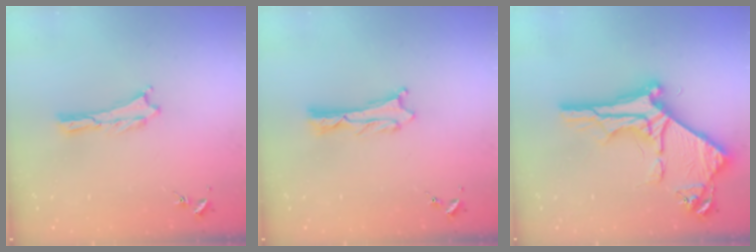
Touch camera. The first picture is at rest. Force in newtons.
{"total": 1.3, "press": 1.2, "slide": 0.1}
{"total": 10.7, "press": 10.6, "slide": 1.2}